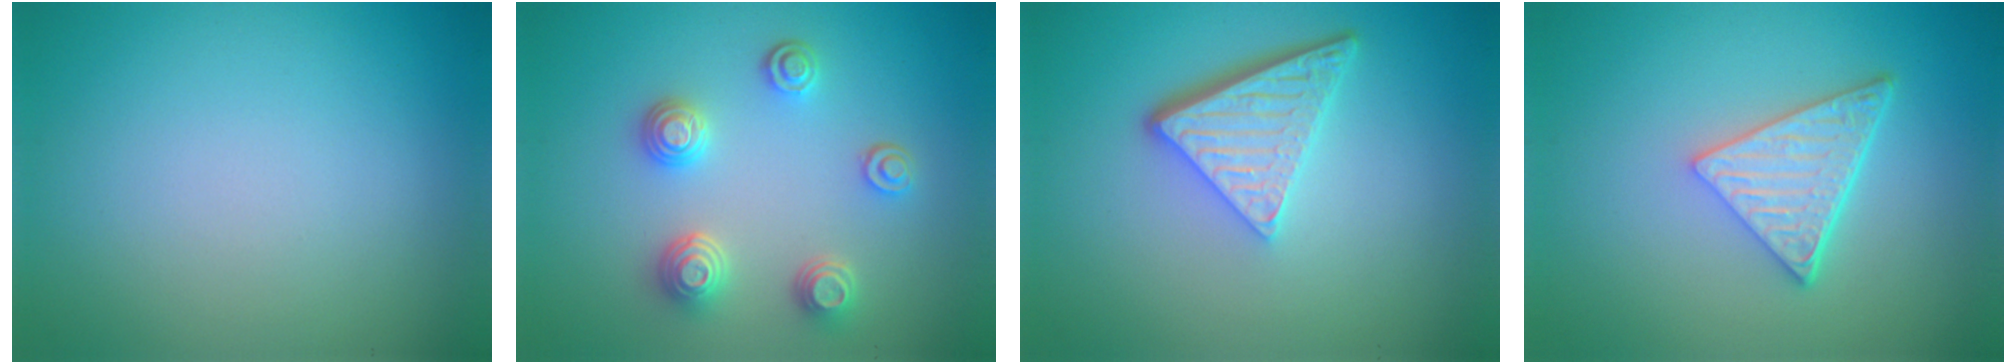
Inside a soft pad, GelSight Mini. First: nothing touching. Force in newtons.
{"total": 3.5, "press": 3.2, "slide": 1.5}
{"total": 4.9, "press": 3.5, "slide": 3.4}
{"total": 4.7, "press": 3.4, "slide": 3.3}